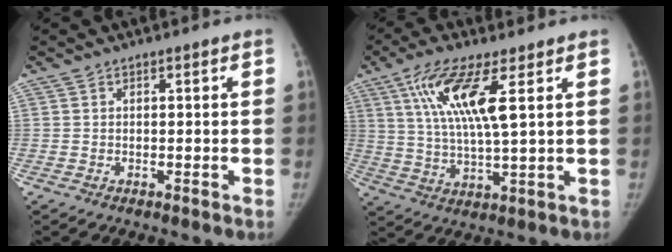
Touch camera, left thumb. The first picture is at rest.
{"total": 12.4, "force": [4.8, 2.5, 11.2], "torque": [-0.236, -0.019, 0.090]}